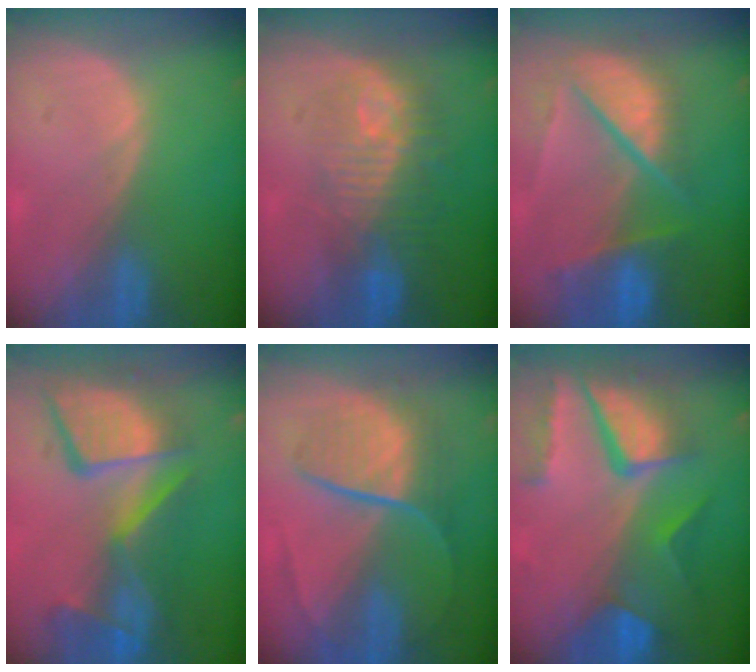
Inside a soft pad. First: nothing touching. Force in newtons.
{"total": 9.7, "press": 8.9, "slide": 3.9}
{"total": 10.4, "press": 8.6, "slide": 5.8}
{"total": 13.1, "press": 11.3, "slide": 6.6}
{"total": 9.0, "press": 7.4, "slide": 5.1}
{"total": 11.0, "press": 9.0, "slide": 6.3}